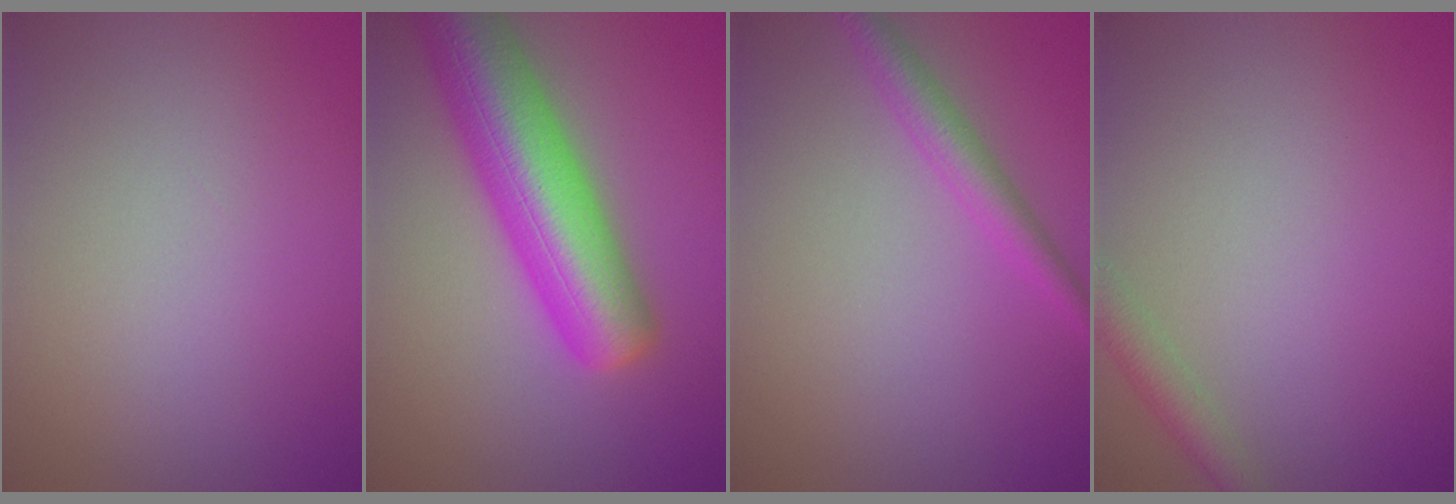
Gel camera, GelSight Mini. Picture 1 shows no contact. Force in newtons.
{"total": 9.8, "press": 9.8, "slide": 0.6}
{"total": 2.5, "press": 2.5, "slide": 0.0}
{"total": 2.1, "press": 2.1, "slide": 0.1}